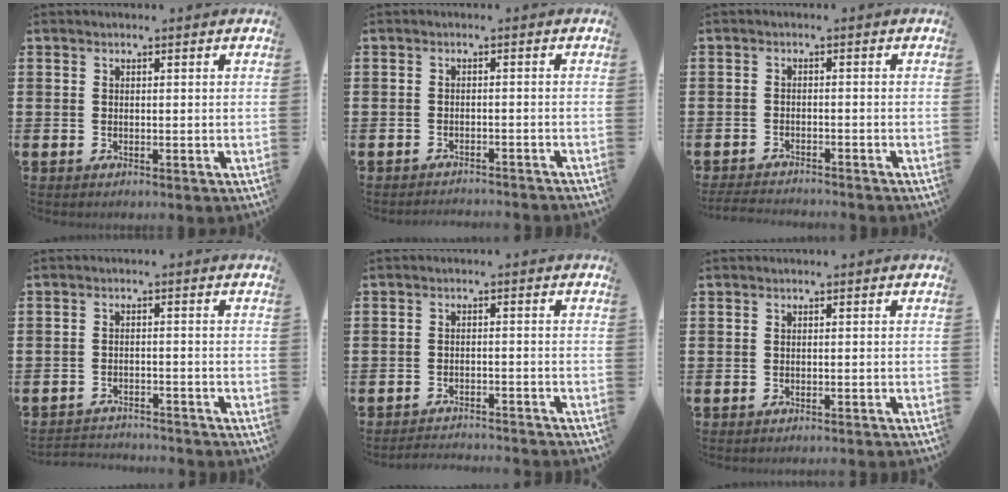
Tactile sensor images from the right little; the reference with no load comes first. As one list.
[{"total": 1.4, "force": [-1.4, -0.2, -0.1], "torque": [-0.001, 0.004, -0.030]}, {"total": 2.0, "force": [-2.0, 0.0, 0.2], "torque": [-0.005, 0.004, -0.041]}, {"total": 2.5, "force": [-2.5, 0.1, -0.3], "torque": [-0.003, 0.002, -0.055]}, {"total": 2.3, "force": [-2.3, -0.1, 0.0], "torque": [-0.003, 0.004, -0.049]}, {"total": 0.8, "force": [-0.8, -0.2, 0.0], "torque": [0.001, 0.000, -0.016]}]